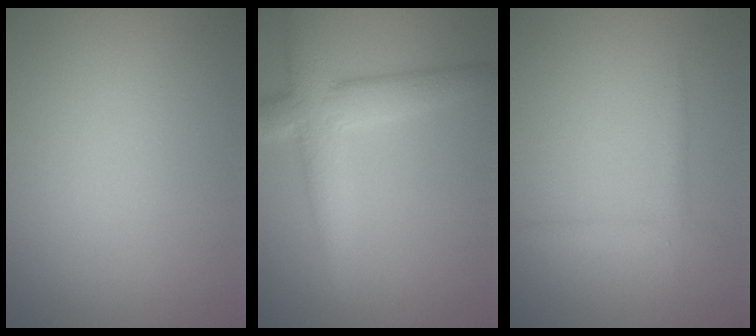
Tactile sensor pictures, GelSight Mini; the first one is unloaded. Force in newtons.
{"total": 5.2, "press": 5.2, "slide": 0.3}
{"total": 1.4, "press": 1.4, "slide": 0.0}